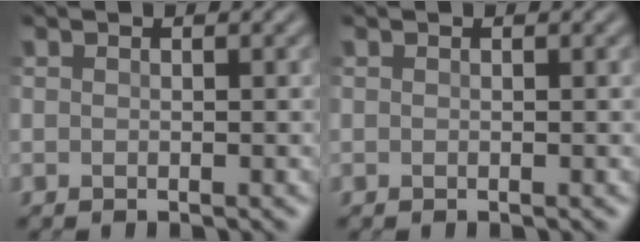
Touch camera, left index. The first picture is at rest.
{"total": 0.0}